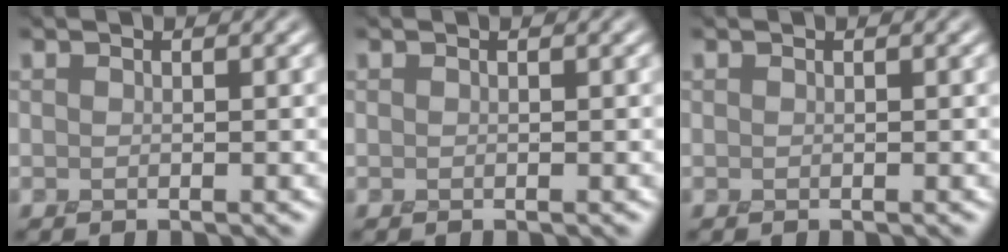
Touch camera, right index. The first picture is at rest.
{"total": 0.0}
{"total": 0.0}